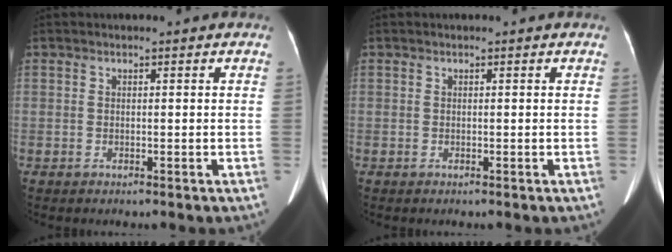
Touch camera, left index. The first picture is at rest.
{"total": 0.0}